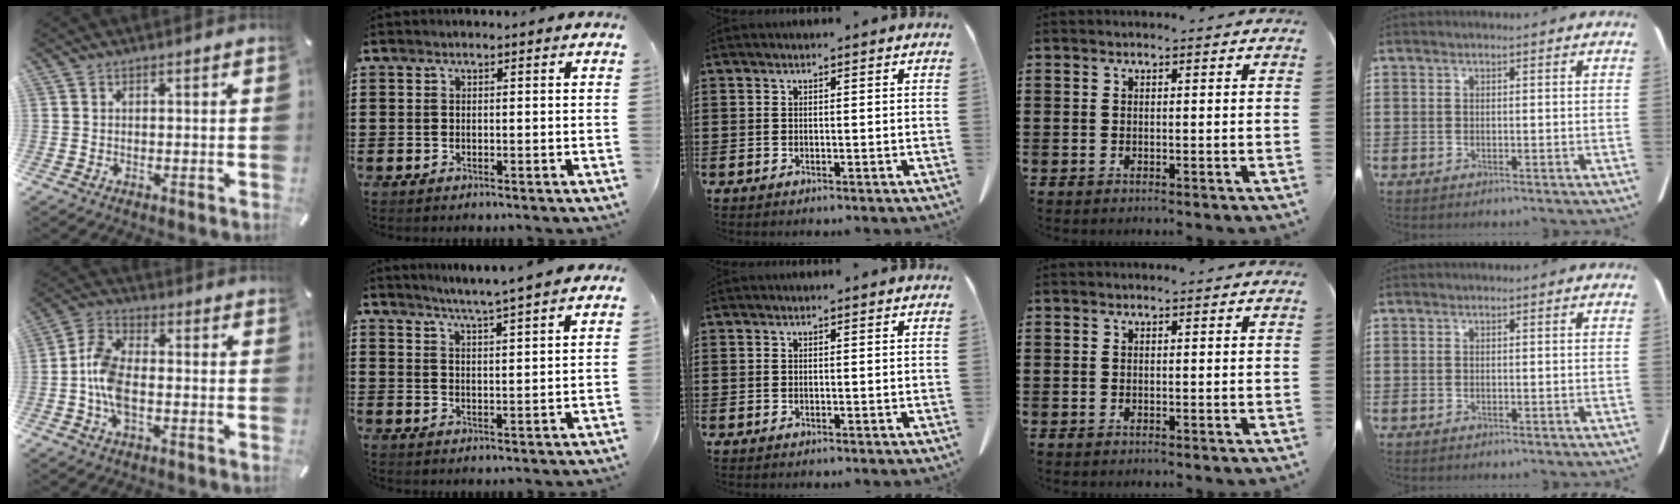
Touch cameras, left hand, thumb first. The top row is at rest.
{"thumb": {"total": 8.4, "force": [-2.3, 4.7, 6.6], "torque": [-0.146, 0.004, -0.044]}, "index": {"total": 4.1, "force": [3.8, -1.2, 1.1], "torque": [-0.033, -0.019, 0.064]}}